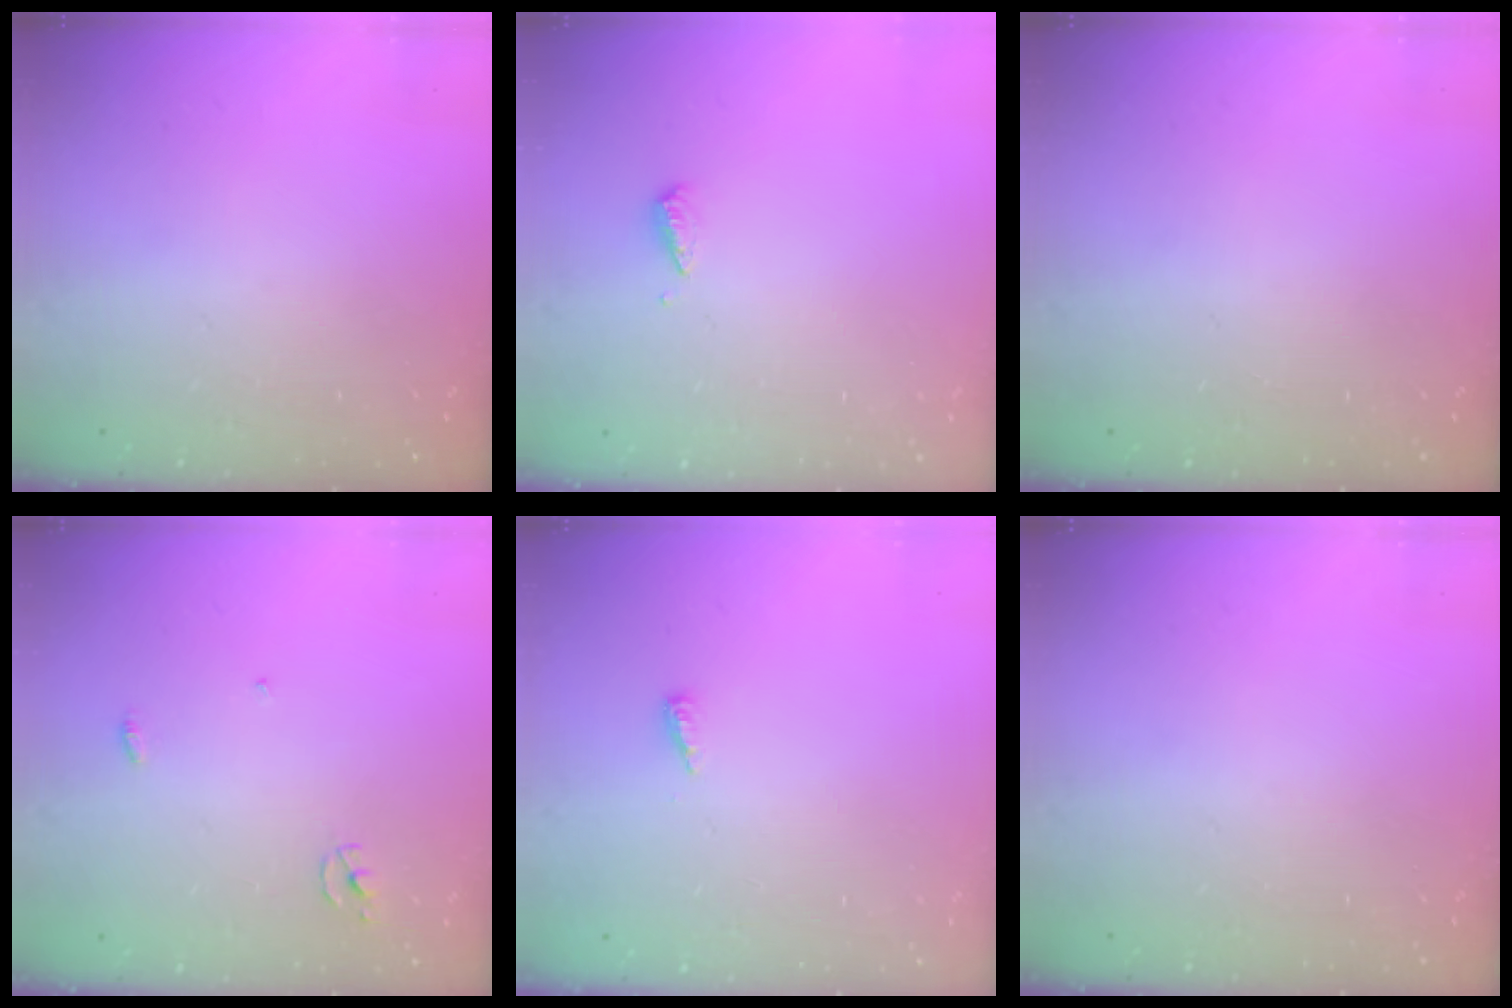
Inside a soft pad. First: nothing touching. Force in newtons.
{"total": 3.1, "press": 3.1, "slide": 0.2}
{"total": 0.0}
{"total": 2.3, "press": 2.3, "slide": 0.1}
{"total": 4.2, "press": 4.1, "slide": 0.4}
{"total": 0.0}